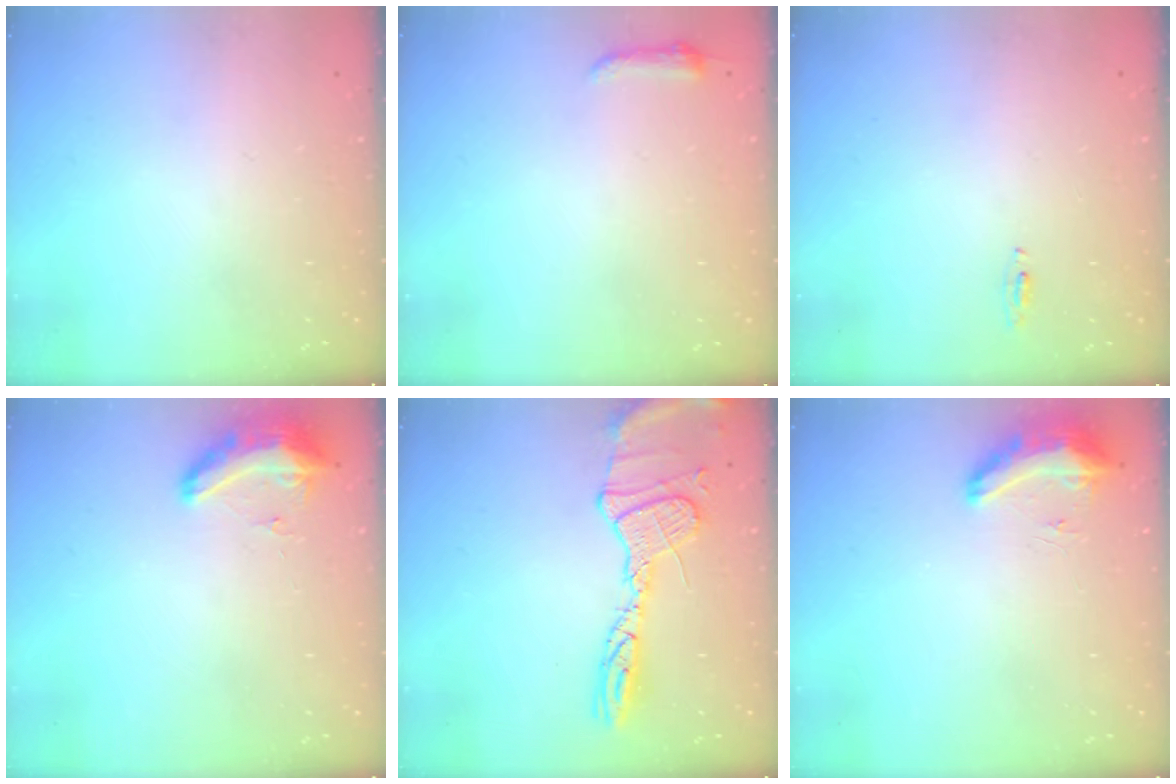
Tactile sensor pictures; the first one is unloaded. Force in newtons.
{"total": 3.7, "press": 3.7, "slide": 0.7}
{"total": 3.8, "press": 2.8, "slide": 2.6}
{"total": 9.1, "press": 8.9, "slide": 1.9}
{"total": 15.6, "press": 15.6, "slide": 1.3}
{"total": 17.3, "press": 10.6, "slide": 13.6}